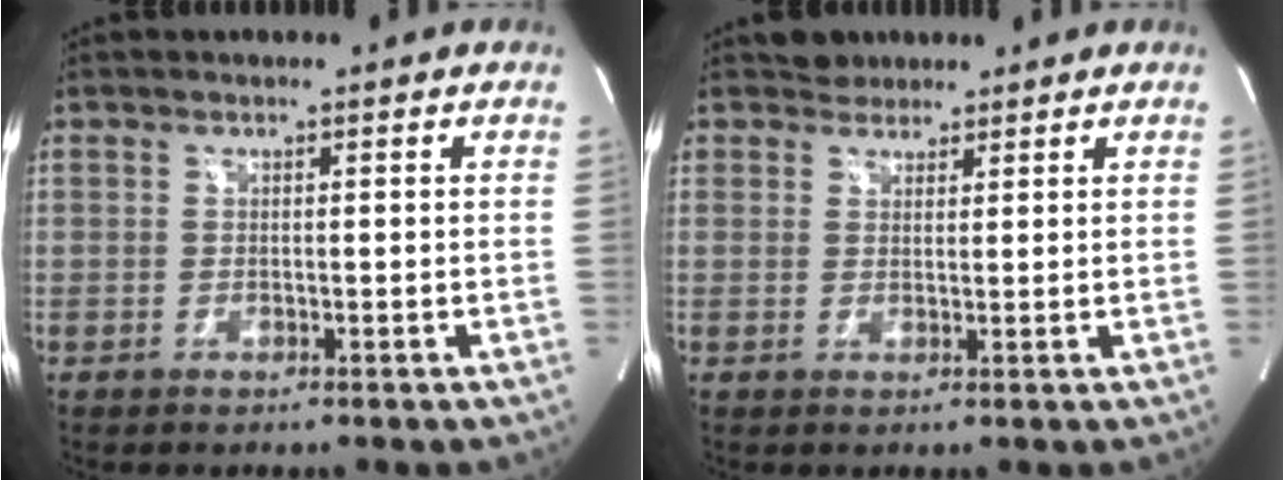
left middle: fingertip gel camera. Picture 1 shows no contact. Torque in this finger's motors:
{"motor_torque": [0.05, -0.03, -0.15, 0.00]}